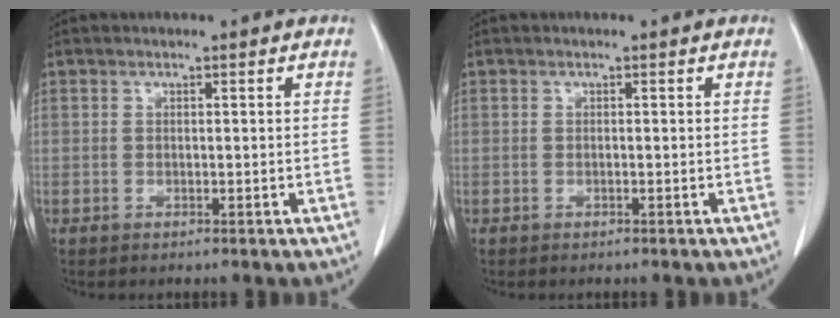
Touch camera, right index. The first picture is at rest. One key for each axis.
{"total": 0.0}